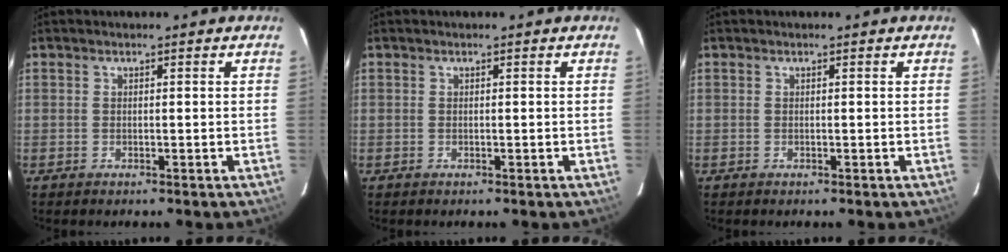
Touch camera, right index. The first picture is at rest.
{"total": 0.0}
{"total": 0.0}